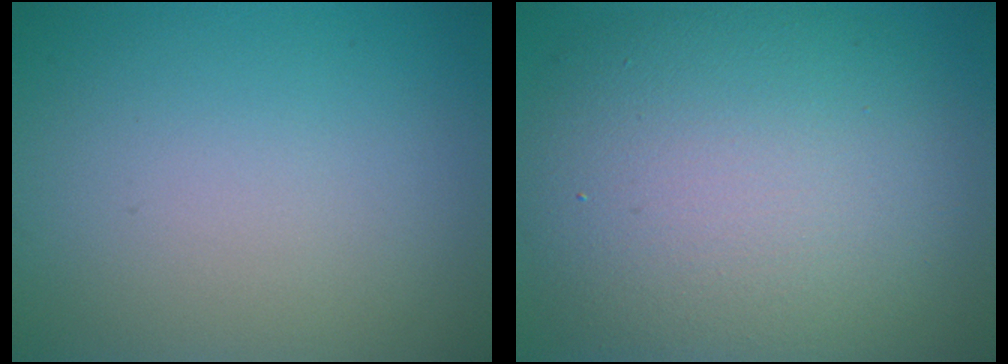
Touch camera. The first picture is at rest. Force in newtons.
{"total": 11.9, "press": 11.9, "slide": 0.7}